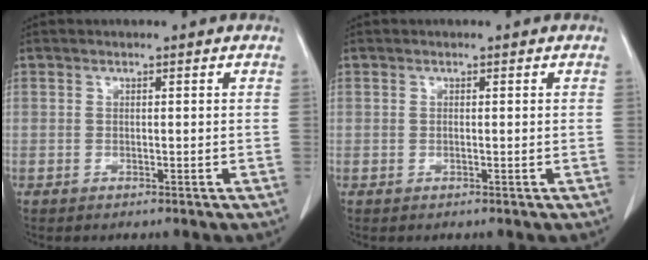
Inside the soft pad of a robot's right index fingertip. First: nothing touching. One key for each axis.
{"total": 0.0}